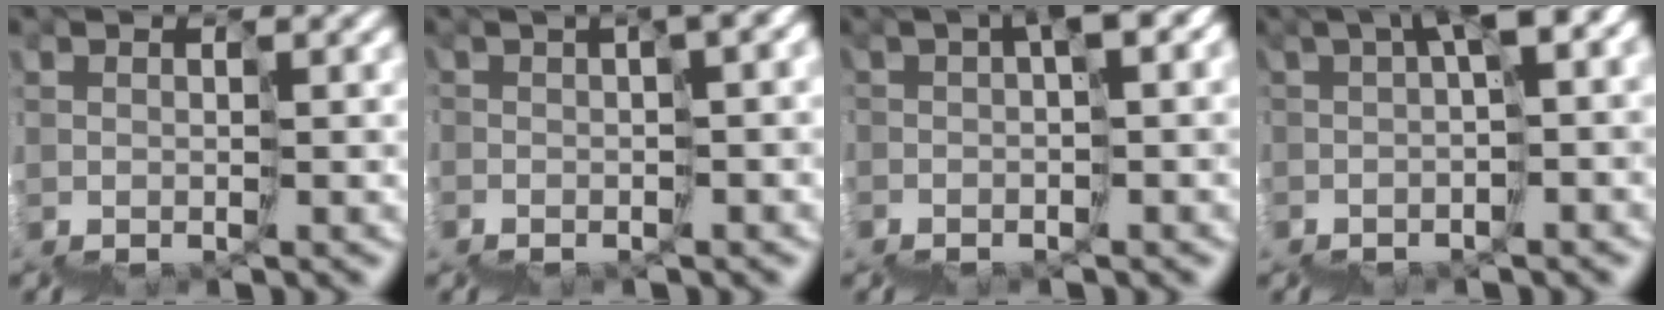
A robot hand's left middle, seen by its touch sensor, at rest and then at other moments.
{"total": 7.9, "force": [0.3, 2.7, 7.4], "torque": [-0.084, 0.022, 0.024]}
{"total": 5.0, "force": [0.1, 1.2, 4.9], "torque": [-0.083, 0.018, -0.001]}
{"total": 6.9, "force": [0.1, 1.8, 6.7], "torque": [-0.106, 0.018, 0.011]}